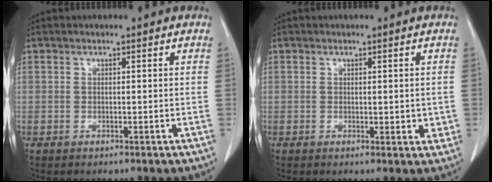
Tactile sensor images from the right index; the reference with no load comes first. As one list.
[{"total": 2.5, "force": [0.1, 1.2, 2.2], "torque": [-0.024, -0.004, 0.004]}]